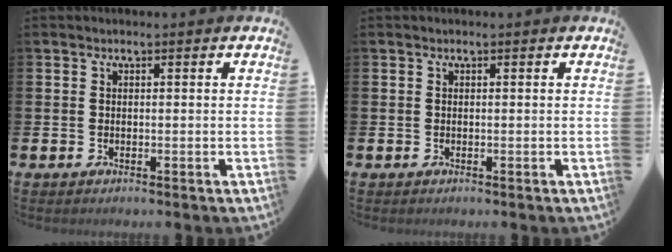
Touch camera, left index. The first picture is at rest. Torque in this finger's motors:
{"motor_torque": [0.00, 0.00, 0.00, 0.01]}